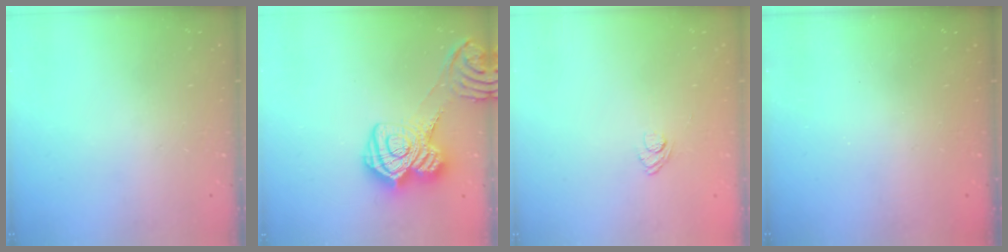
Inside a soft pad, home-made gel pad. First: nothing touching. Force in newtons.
{"total": 17.8, "press": 17.8, "slide": 1.2}
{"total": 3.8, "press": 3.5, "slide": 1.4}
{"total": 2.6, "press": 2.5, "slide": 0.9}